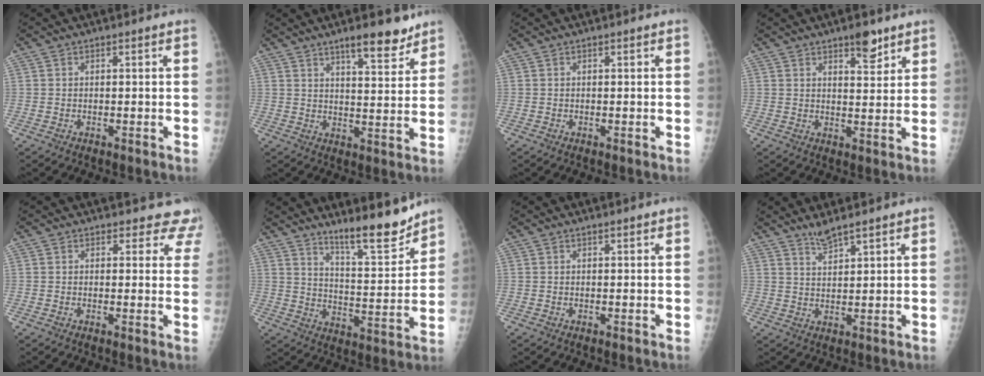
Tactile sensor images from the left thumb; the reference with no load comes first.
{"total": 8.5, "force": [6.3, 2.0, 5.4], "torque": [-0.053, -0.042, 0.095]}
{"total": 0.0}
{"total": 5.1, "force": [3.4, 1.8, 3.2], "torque": [-0.026, -0.023, 0.052]}
{"total": 5.4, "force": [4.7, 2.7, 0.0], "torque": [0.048, -0.019, 0.023]}
{"total": 11.5, "force": [9.8, 1.4, 6.0], "torque": [-0.068, -0.081, 0.163]}
{"total": 0.0}
{"total": 3.3, "force": [2.9, 0.1, 1.7], "torque": [-0.026, -0.016, 0.059]}